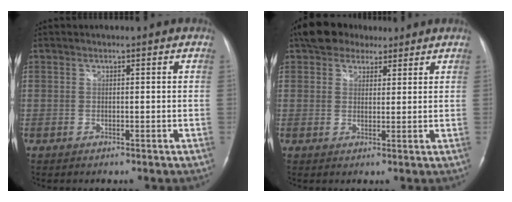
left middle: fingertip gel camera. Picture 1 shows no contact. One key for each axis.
{"total": 6.8, "fx": 5.2, "fy": 3.7, "fz": 2.3, "tx": -0.040, "ty": 0.024, "tz": 0.092}